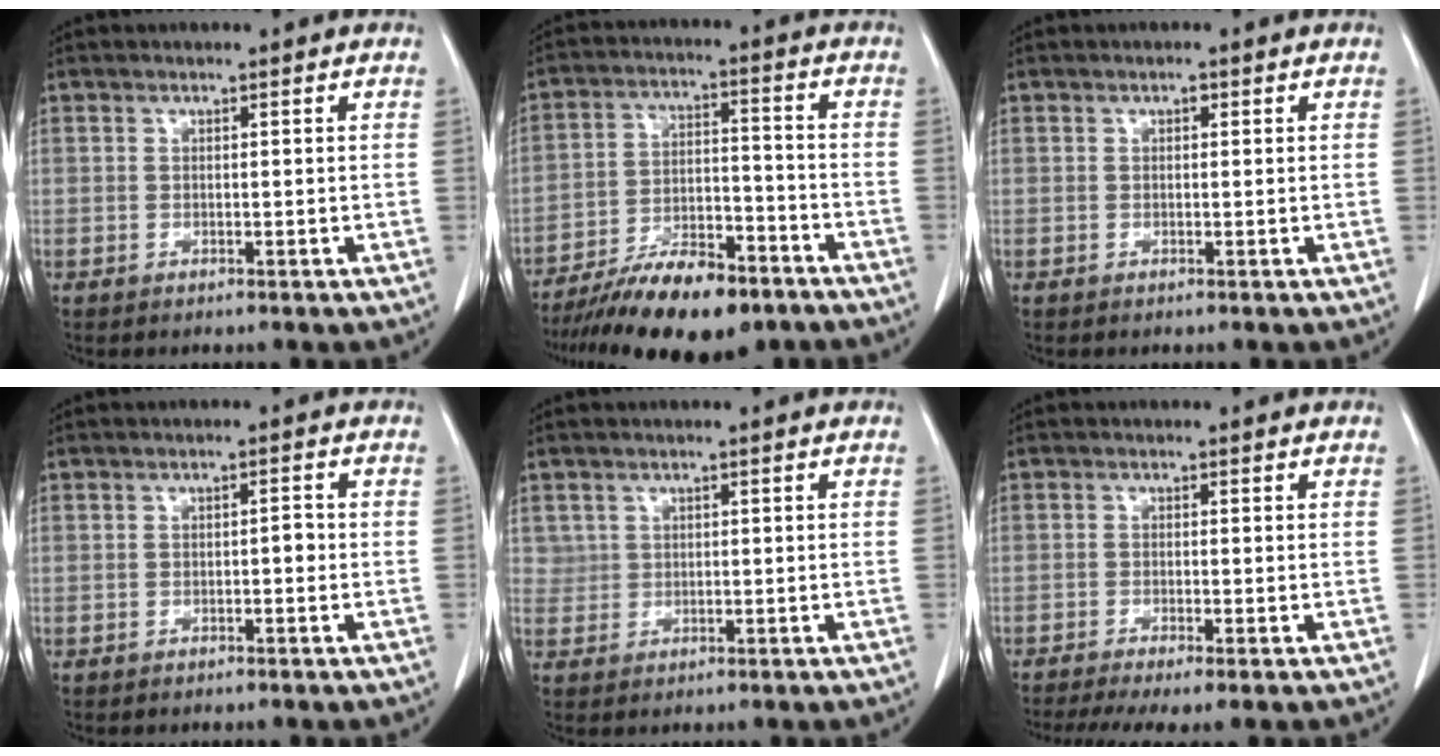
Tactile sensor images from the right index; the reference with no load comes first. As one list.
[{"total": 14.8, "force": [-11.2, 4.4, 8.6], "torque": [-0.148, -0.001, -0.189]}, {"total": 0.6, "force": [0.2, 0.4, 0.4], "torque": [-0.006, 0.002, 0.003]}, {"total": 1.3, "force": [-0.5, 0.5, 1.2], "torque": [-0.017, 0.004, -0.008]}, {"total": 1.6, "force": [0.5, 1.6, 0.1], "torque": [0.004, 0.004, 0.009]}, {"total": 7.4, "force": [-5.6, 0.6, 4.8], "torque": [-0.071, -0.011, -0.089]}]